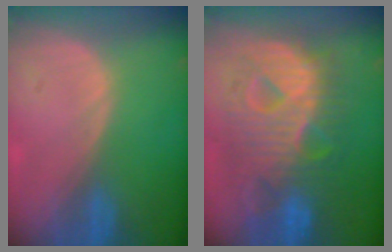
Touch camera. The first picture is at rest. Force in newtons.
{"total": 12.7, "press": 12.7, "slide": 1.3}